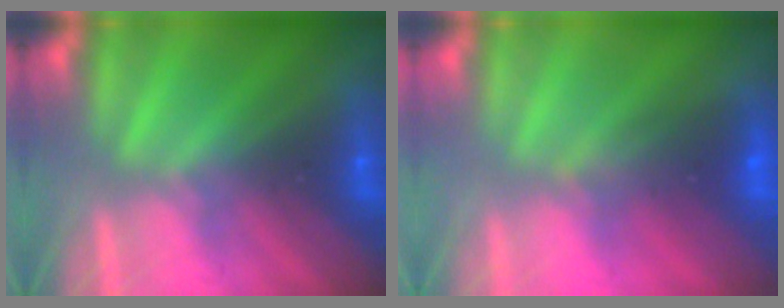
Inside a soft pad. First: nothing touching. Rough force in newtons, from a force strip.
{"total": 1.8}